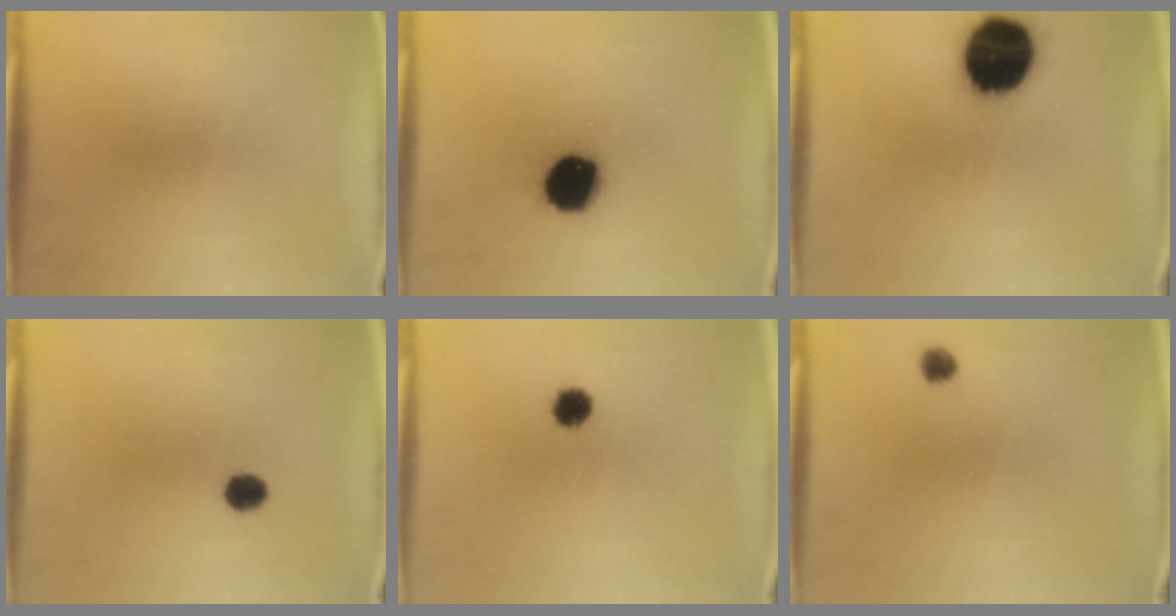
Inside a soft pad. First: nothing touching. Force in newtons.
{"total": 14.4}
{"total": 19.8}
{"total": 3.0}
{"total": 3.8}
{"total": 1.8}